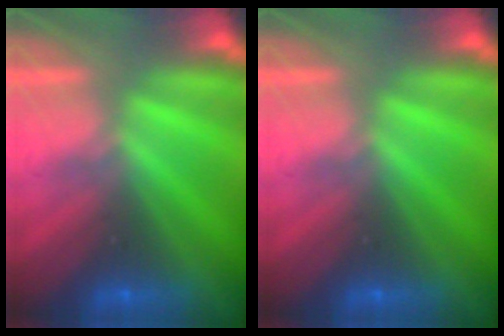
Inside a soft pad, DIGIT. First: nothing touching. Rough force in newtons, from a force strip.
{"total": 0.0}